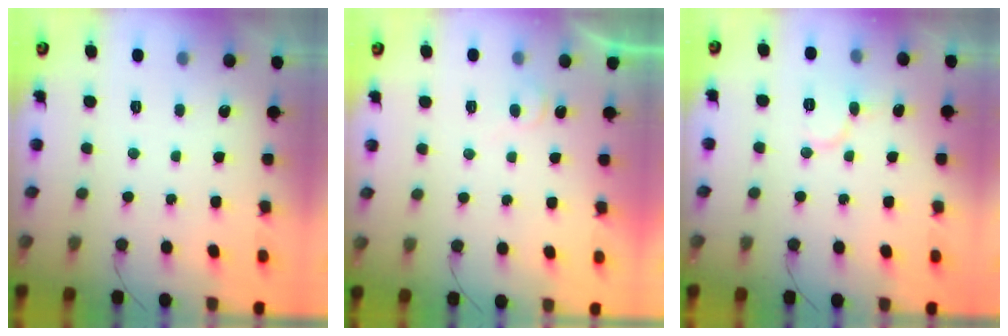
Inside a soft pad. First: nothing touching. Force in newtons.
{"total": 4.3, "press": 4.3, "slide": 0.6}
{"total": 7.4, "press": 7.3, "slide": 0.4}